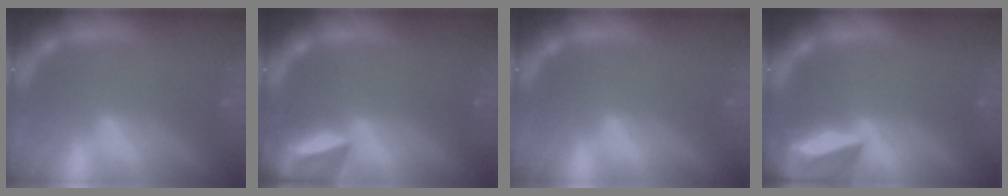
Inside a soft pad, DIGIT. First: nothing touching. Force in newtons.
{"total": 6.4}
{"total": 0.0}
{"total": 8.5}